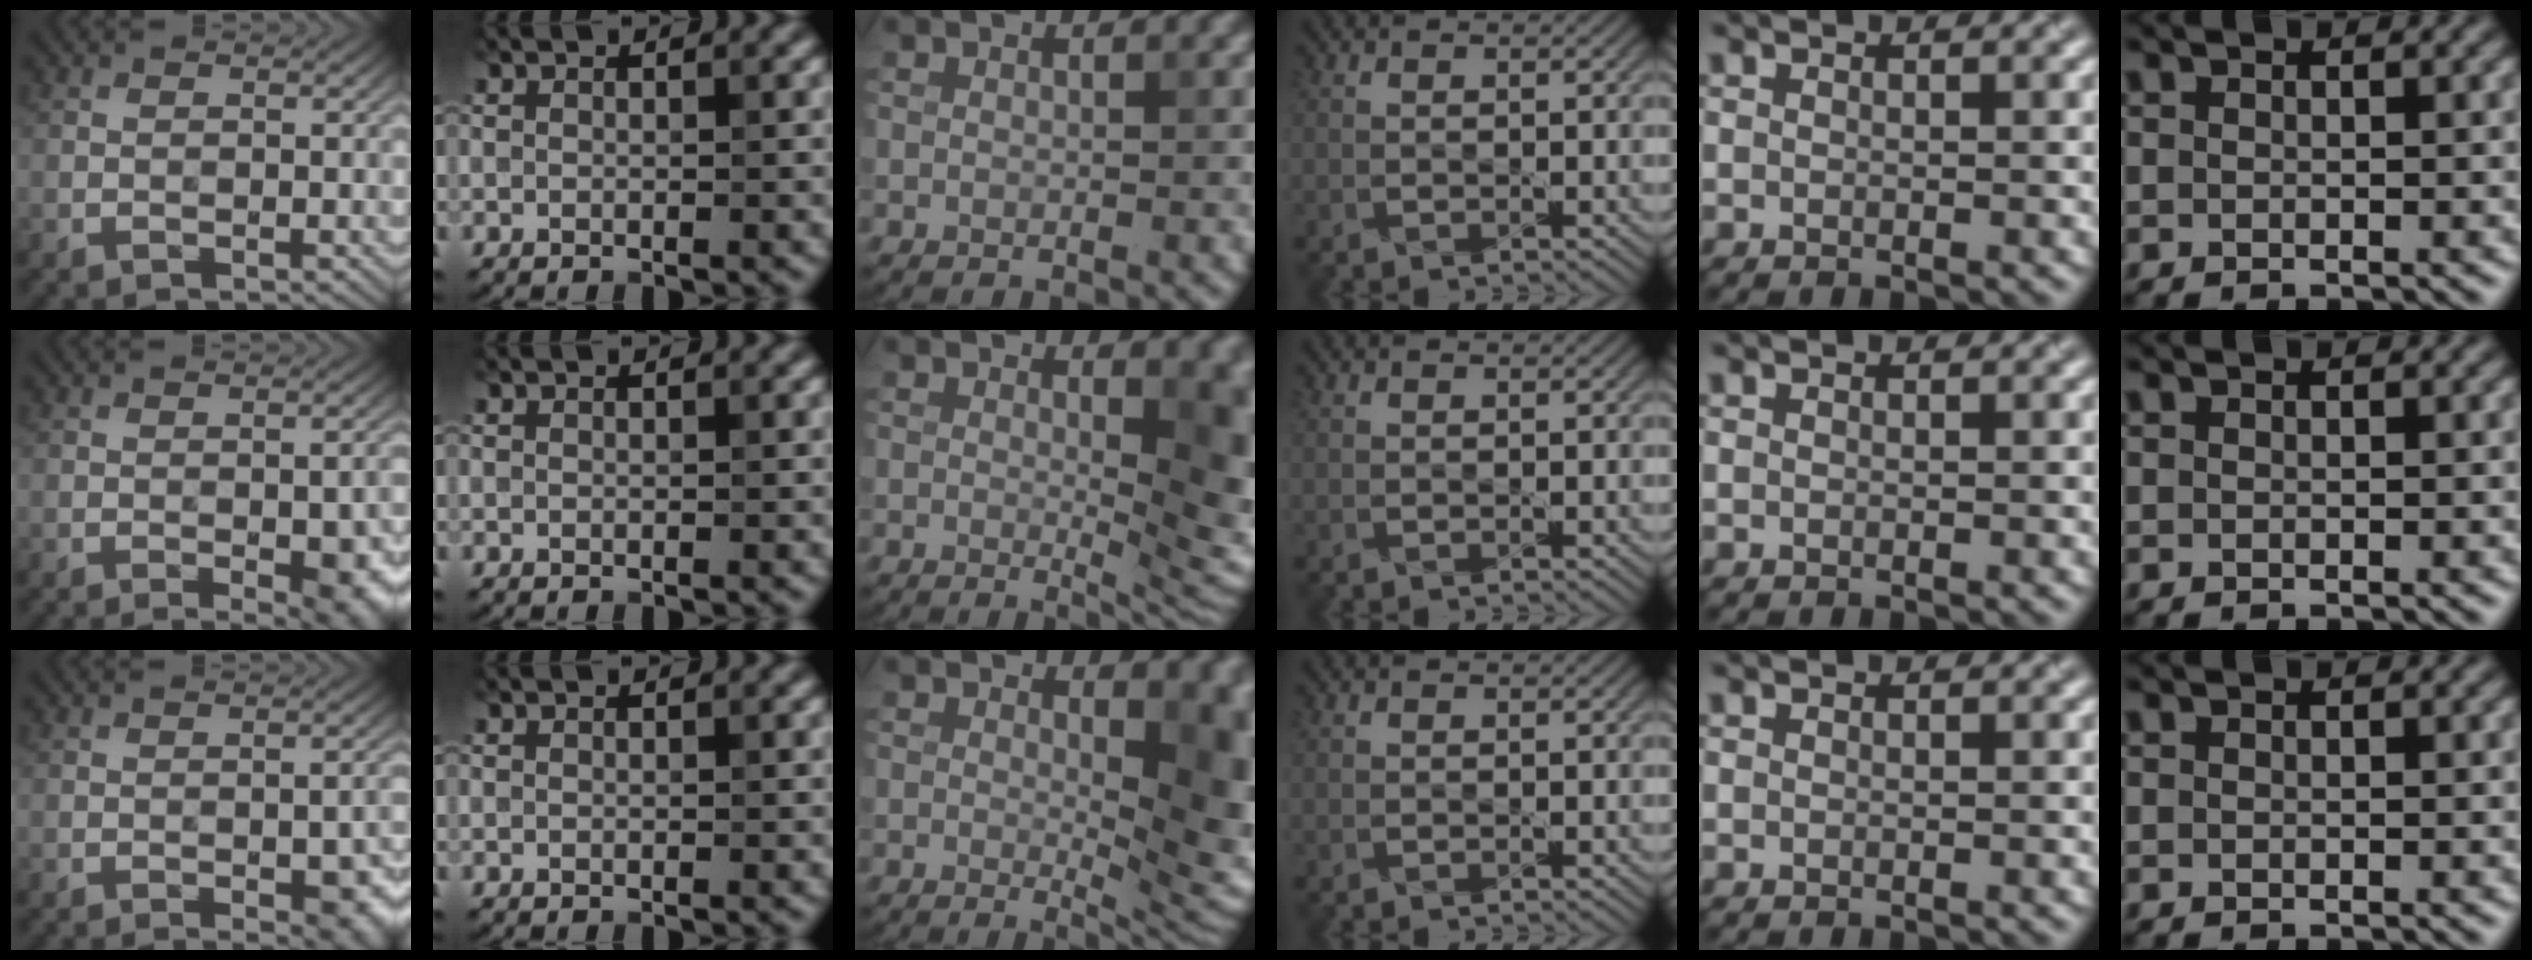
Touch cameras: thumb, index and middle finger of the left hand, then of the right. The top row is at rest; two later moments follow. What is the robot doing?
{"motion": "pour", "object": "plastic test tube"}